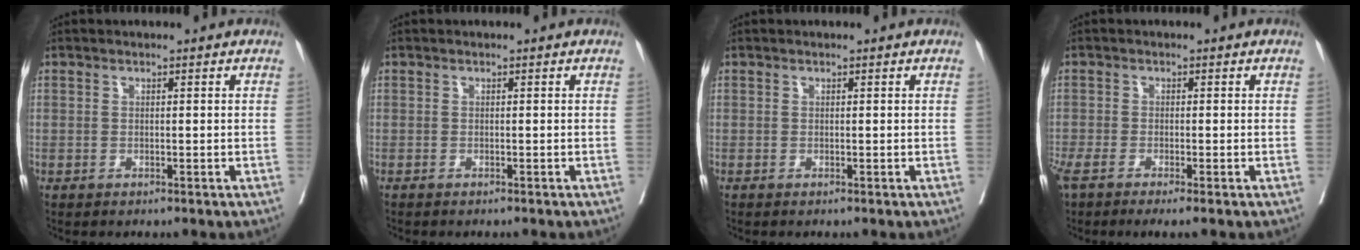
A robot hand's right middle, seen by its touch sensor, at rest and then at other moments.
{"total": 0.7, "force": [-0.6, 0.1, 0.2], "torque": [-0.009, -0.002, -0.012]}
{"total": 0.0}
{"total": 4.5, "force": [-3.3, 0.4, 3.1], "torque": [-0.055, -0.009, -0.058]}